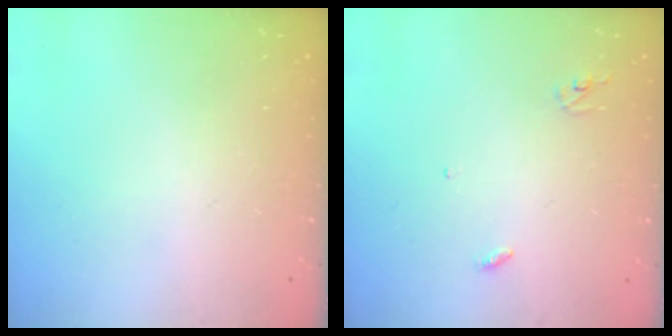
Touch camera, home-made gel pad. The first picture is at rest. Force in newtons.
{"total": 3.0, "press": 2.9, "slide": 0.2}